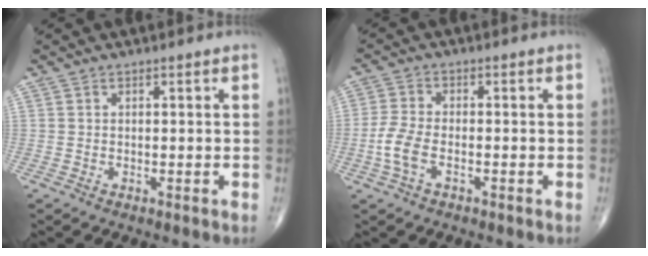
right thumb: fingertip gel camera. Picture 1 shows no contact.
{"total": 5.4, "force": [-1.9, 2.8, 4.2], "torque": [-0.101, 0.014, -0.039]}